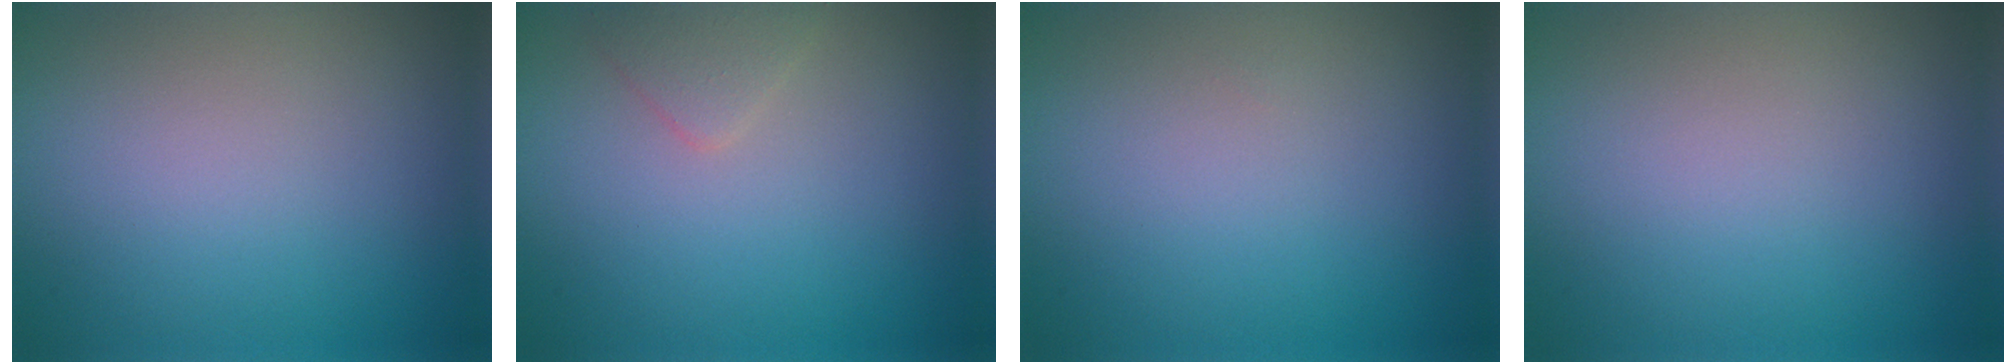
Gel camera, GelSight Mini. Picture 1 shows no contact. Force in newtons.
{"total": 1.4, "press": 1.4, "slide": 0.1}
{"total": 0.0}
{"total": 0.0}